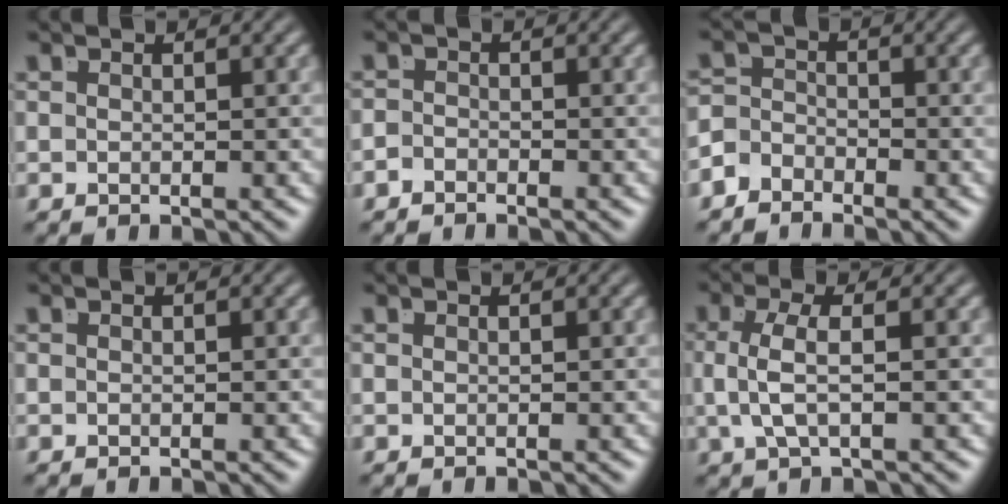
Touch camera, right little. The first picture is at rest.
{"total": 1.4, "force": [-1.4, -0.1, -0.3], "torque": [0.006, -0.016, -0.020]}
{"total": 3.9, "force": [-2.5, 2.9, 0.9], "torque": [-0.016, -0.020, -0.041]}
{"total": 0.0}
{"total": 0.0}
{"total": 3.2, "force": [0.2, 0.8, 3.1], "torque": [-0.072, -0.004, 0.010]}